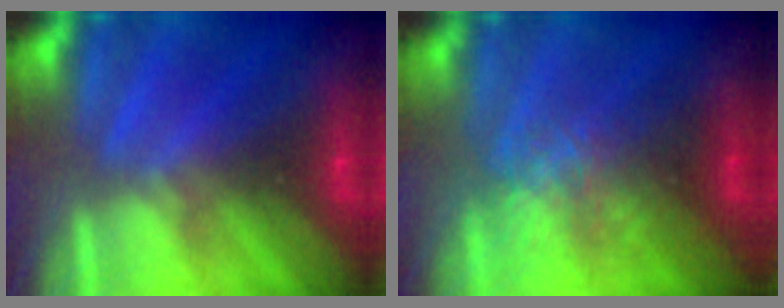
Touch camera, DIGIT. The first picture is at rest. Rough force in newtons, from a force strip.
{"total": 2.4}